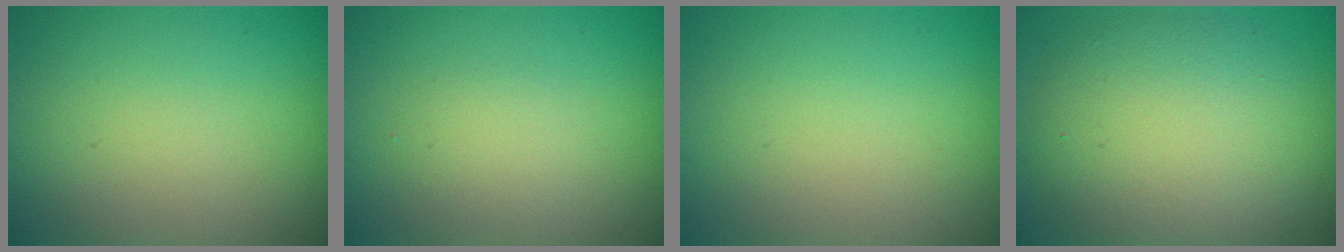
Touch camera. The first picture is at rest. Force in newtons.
{"total": 1.6, "press": 1.6, "slide": 0.2}
{"total": 0.0}
{"total": 8.3, "press": 8.3, "slide": 0.8}